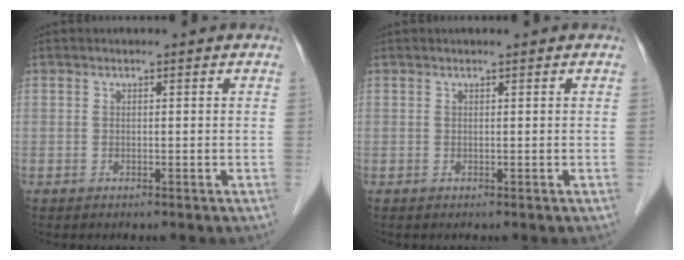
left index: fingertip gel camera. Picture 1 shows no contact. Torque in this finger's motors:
{"motor_torque": [0.08, 0.08, -0.05, -0.01]}